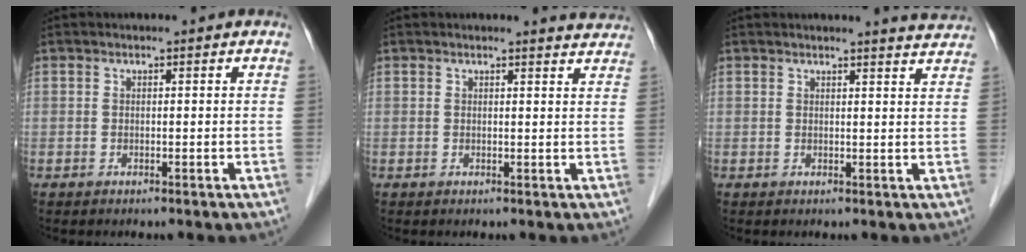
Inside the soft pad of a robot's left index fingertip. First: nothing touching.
{"total": 3.4, "force": [3.4, 0.1, 0.3], "torque": [-0.007, -0.013, 0.020]}
{"total": 4.5, "force": [4.4, -0.3, 0.8], "torque": [-0.015, -0.012, 0.035]}